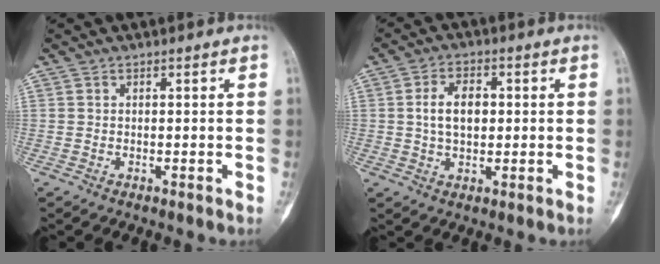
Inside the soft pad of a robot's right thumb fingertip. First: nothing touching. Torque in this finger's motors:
{"motor_torque": [0.86, 1.11, 0.40, -0.46, 0.22]}